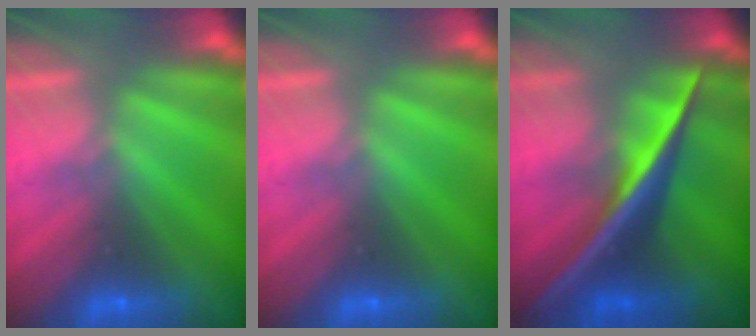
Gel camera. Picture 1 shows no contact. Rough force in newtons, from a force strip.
{"total": 0.0}
{"total": 2.6}